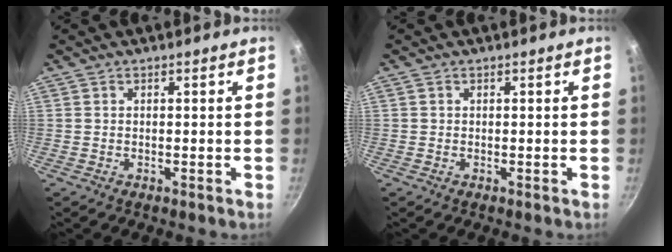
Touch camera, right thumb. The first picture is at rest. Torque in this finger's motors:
{"motor_torque": [-0.29, -0.43, -0.28, 0.18, 0.04]}